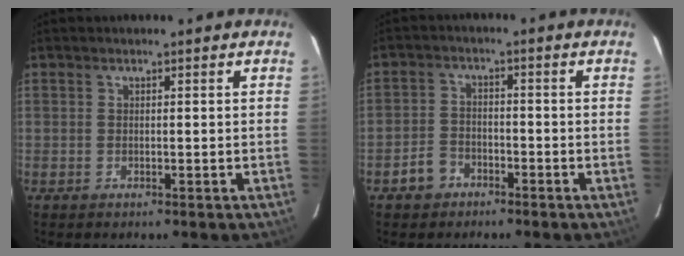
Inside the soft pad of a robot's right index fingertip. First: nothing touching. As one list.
[{"total": 5.3, "force": [-2.9, 4.4, 0.9], "torque": [-0.017, 0.014, -0.043]}]